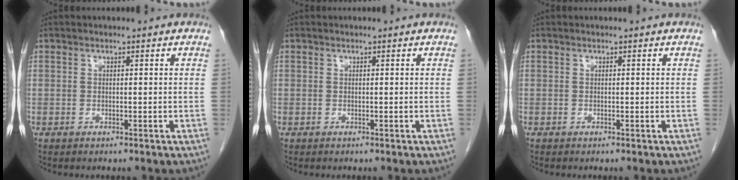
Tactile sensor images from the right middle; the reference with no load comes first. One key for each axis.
{"total": 0.0}
{"total": 0.0}